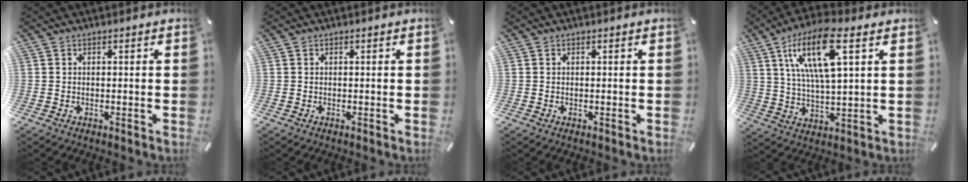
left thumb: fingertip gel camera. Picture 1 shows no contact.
{"total": 0.0}
{"total": 0.0}
{"total": 15.7, "force": [7.0, 4.8, 13.3], "torque": [-0.267, -0.007, 0.112]}